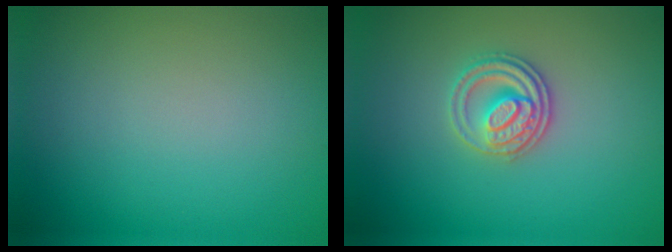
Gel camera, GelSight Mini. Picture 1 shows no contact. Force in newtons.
{"total": 2.8, "press": 2.6, "slide": 1.0}